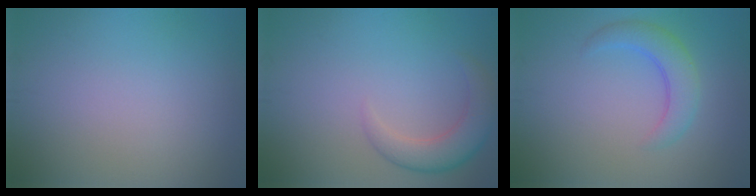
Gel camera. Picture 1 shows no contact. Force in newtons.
{"total": 3.7, "press": 3.7, "slide": 0.4}
{"total": 3.3, "press": 3.3, "slide": 0.2}